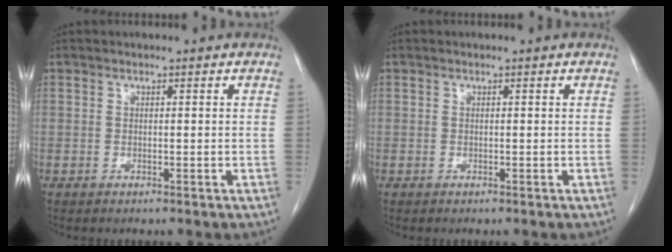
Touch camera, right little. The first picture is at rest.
{"total": 0.0}